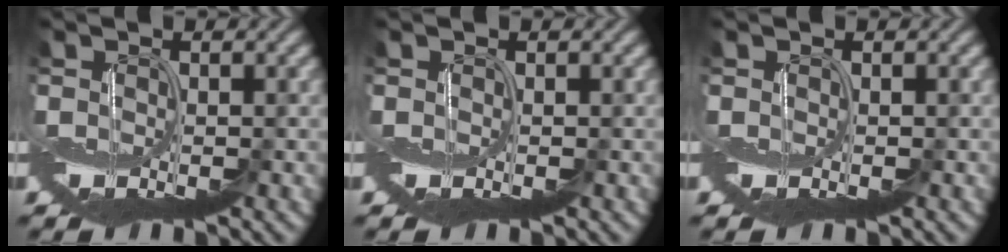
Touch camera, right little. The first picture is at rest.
{"total": 0.0}
{"total": 0.0}